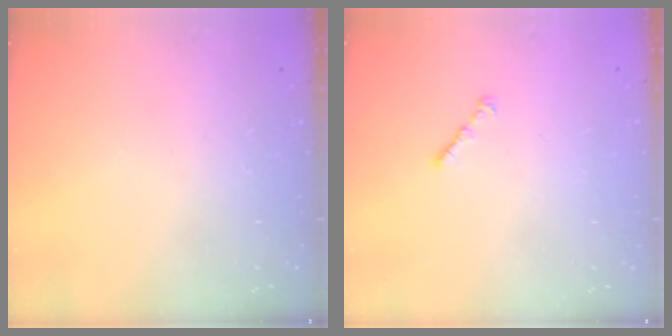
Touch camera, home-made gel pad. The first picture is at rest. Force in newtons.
{"total": 0.9, "press": 0.8, "slide": 0.5}